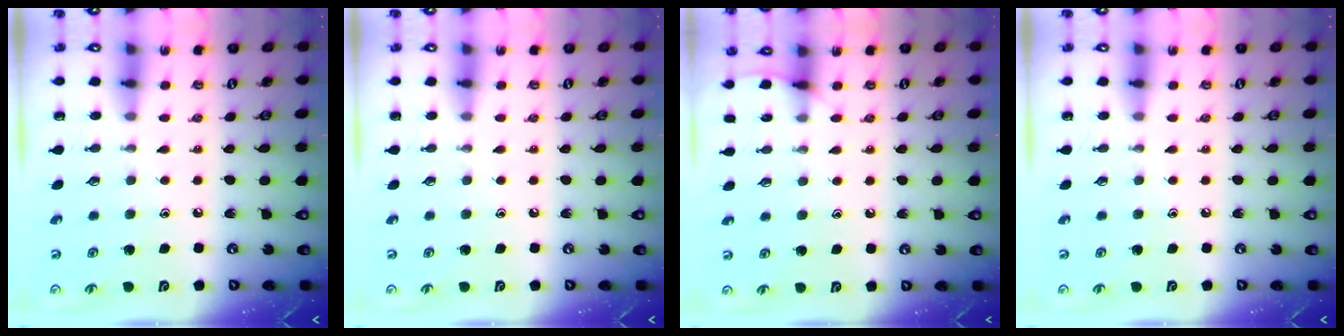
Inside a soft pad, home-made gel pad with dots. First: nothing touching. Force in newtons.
{"total": 0.0}
{"total": 5.6, "press": 5.5, "slide": 0.7}
{"total": 0.0}